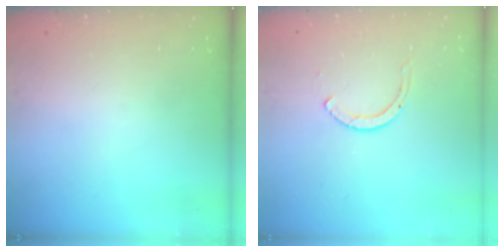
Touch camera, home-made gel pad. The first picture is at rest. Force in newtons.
{"total": 2.0, "press": 1.9, "slide": 0.3}